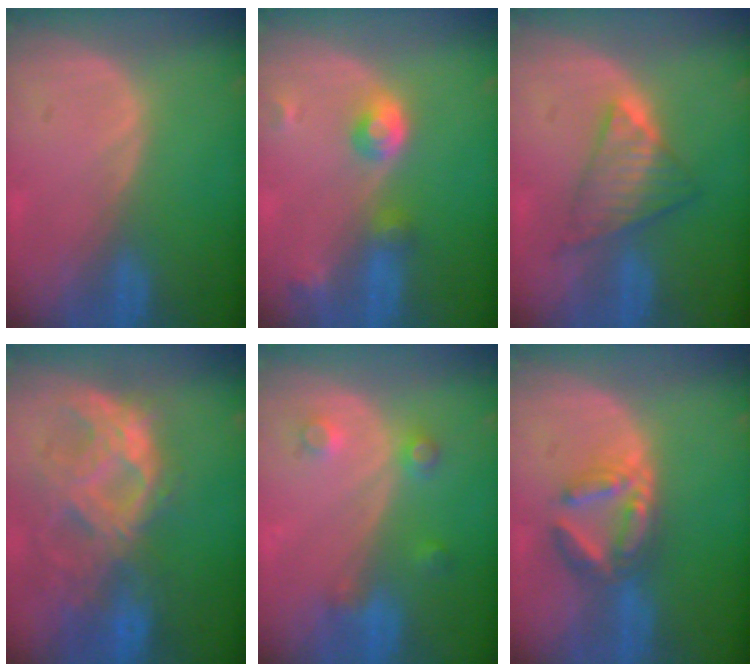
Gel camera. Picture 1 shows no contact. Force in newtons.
{"total": 4.6, "press": 4.1, "slide": 2.0}
{"total": 6.1, "press": 6.0, "slide": 1.0}
{"total": 10.5, "press": 9.2, "slide": 5.0}
{"total": 3.6, "press": 3.3, "slide": 1.4}
{"total": 6.3, "press": 5.8, "slide": 2.6}